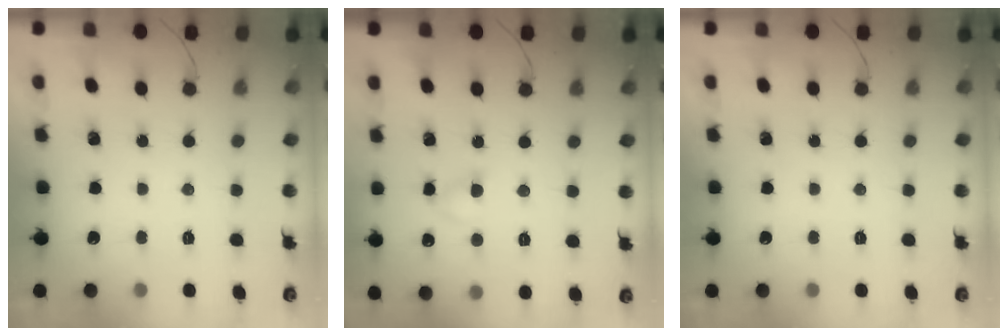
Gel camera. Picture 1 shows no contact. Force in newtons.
{"total": 3.6, "press": 3.4, "slide": 1.1}
{"total": 0.0}